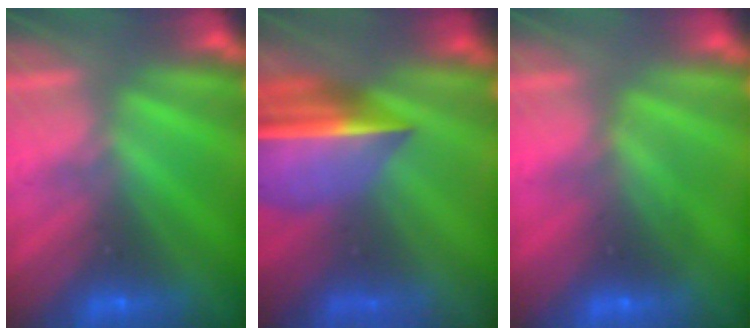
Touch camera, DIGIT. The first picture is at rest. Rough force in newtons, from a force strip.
{"total": 7.3}
{"total": 2.5}